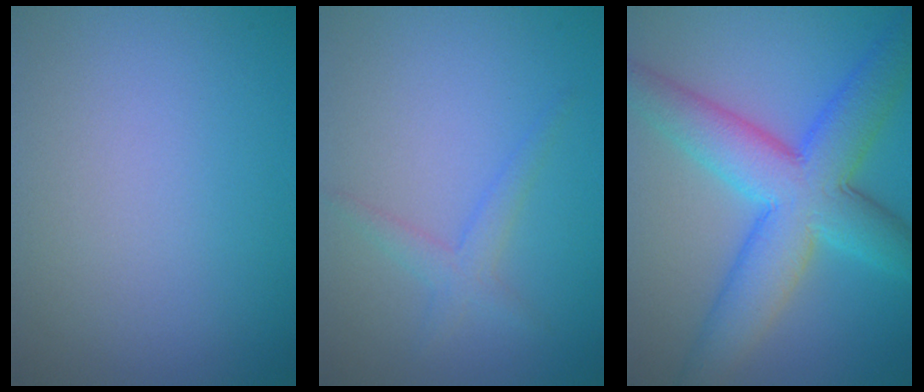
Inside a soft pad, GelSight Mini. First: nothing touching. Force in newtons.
{"total": 1.8, "press": 1.8, "slide": 0.1}
{"total": 9.4, "press": 9.4, "slide": 0.2}